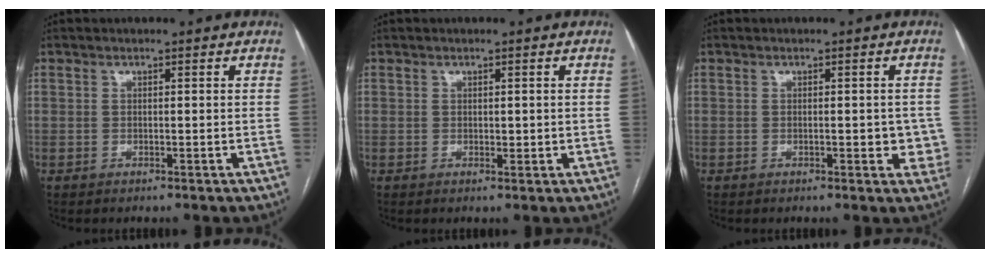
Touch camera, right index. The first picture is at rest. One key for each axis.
{"total": 1.4, "fx": 0.2, "fy": 1.0, "fz": 0.9, "tx": -0.012, "ty": -0.002, "tz": 0.005}
{"total": 4.0, "fx": -0.4, "fy": 2.1, "fz": 3.4, "tx": -0.026, "ty": 0.003, "tz": -0.004}